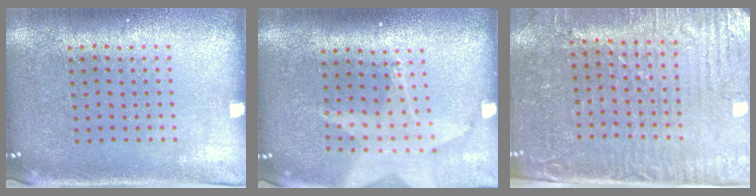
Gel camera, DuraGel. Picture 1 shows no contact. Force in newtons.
{"total": 1.8, "press": 1.5, "slide": 1.1}
{"total": 3.6, "press": 3.3, "slide": 1.4}